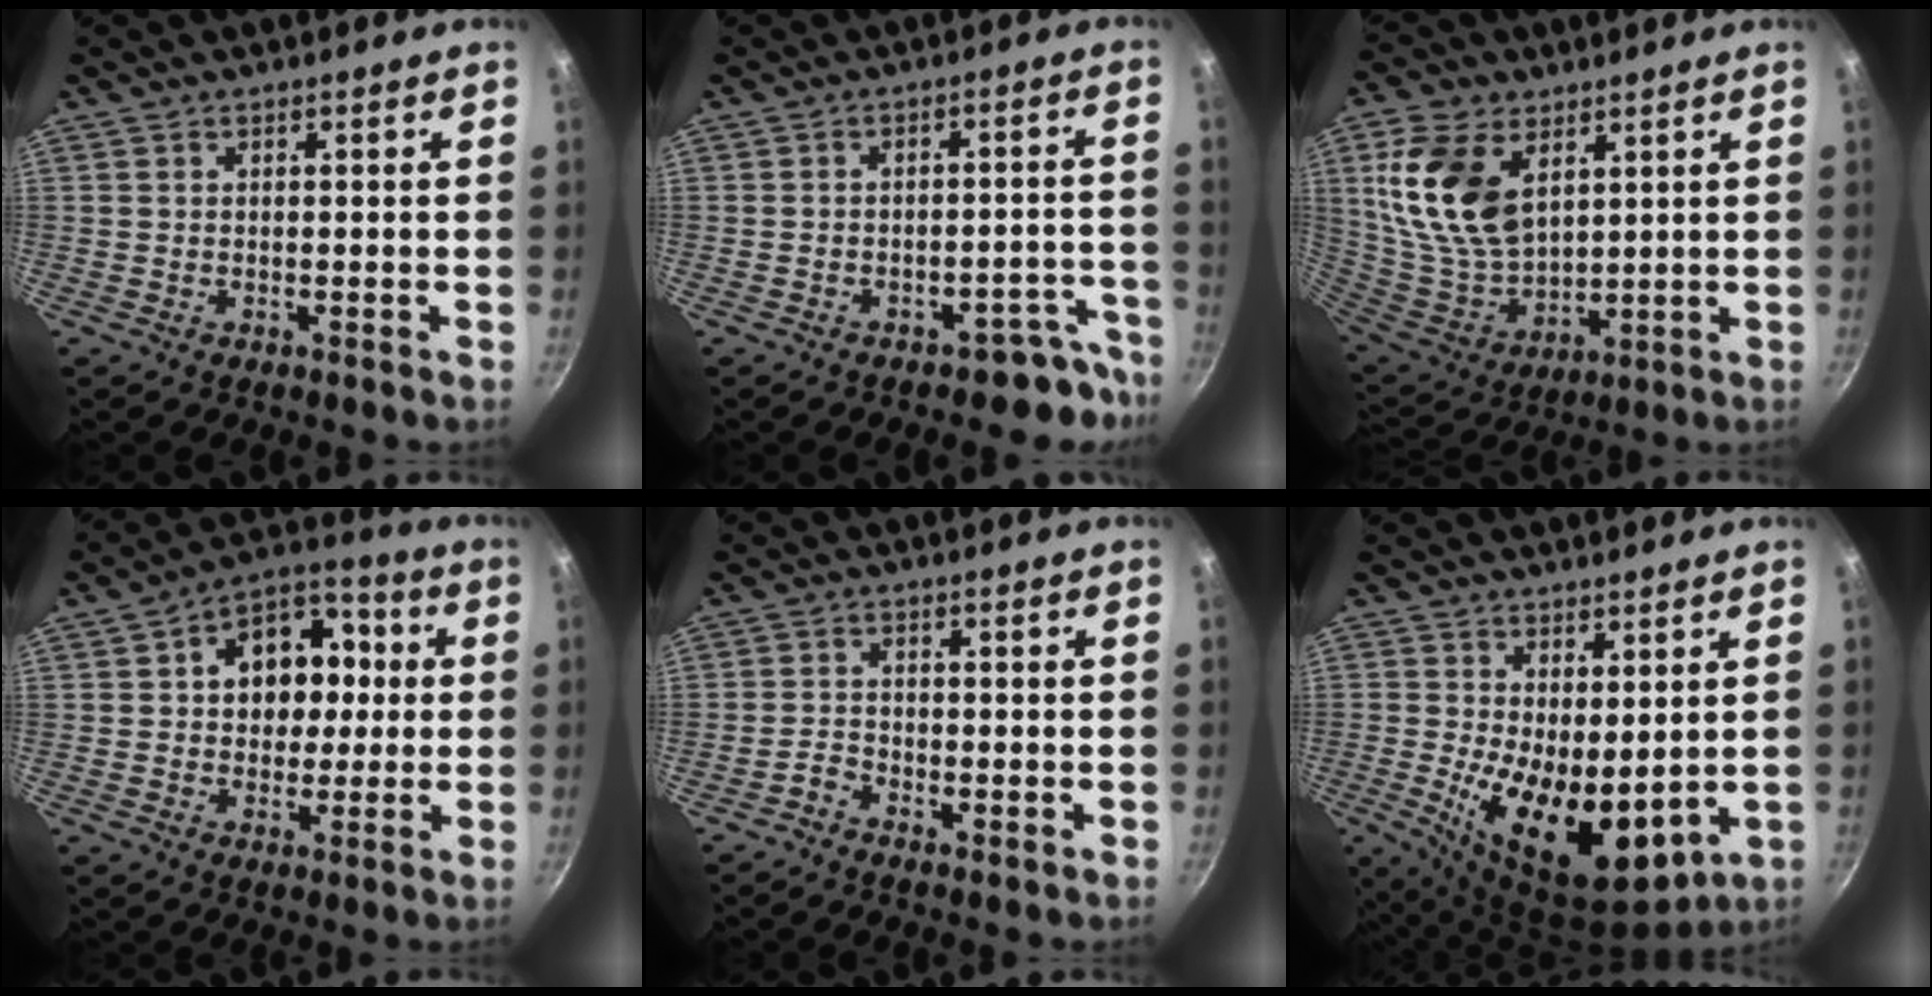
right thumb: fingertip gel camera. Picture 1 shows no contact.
{"total": 6.5, "force": [-5.3, 3.3, 1.8], "torque": [0.038, 0.070, -0.056]}
{"total": 17.2, "force": [6.1, 10.7, 12.1], "torque": [-0.220, -0.028, 0.131]}
{"total": 14.2, "force": [1.9, 10.8, 9.0], "torque": [-0.088, 0.026, 0.019]}
{"total": 1.9, "force": [-1.4, 0.9, 0.8], "torque": [-0.022, 0.014, -0.033]}
{"total": 13.5, "force": [0.0, 6.9, 11.6], "torque": [-0.171, -0.034, 0.018]}